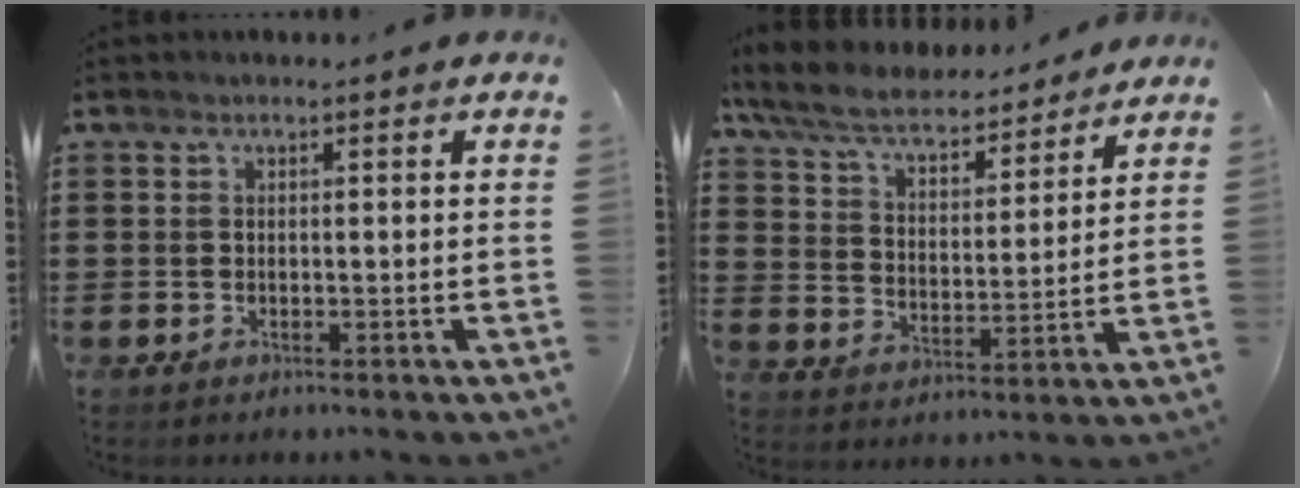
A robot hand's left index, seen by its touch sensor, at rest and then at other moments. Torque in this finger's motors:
{"motor_torque": [2.14, 0.00, 0.40, 0.21]}